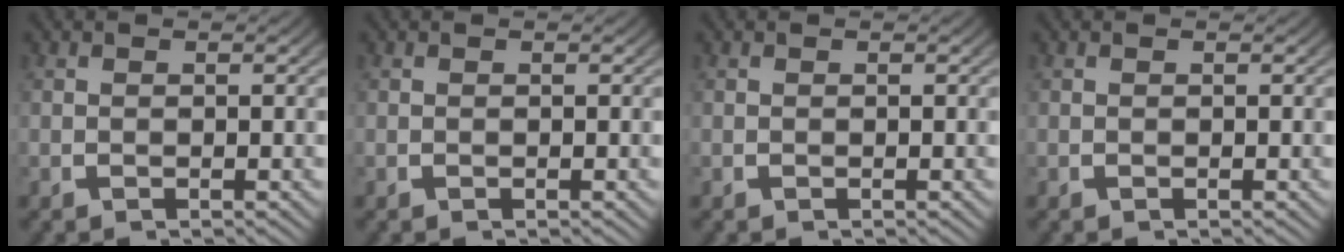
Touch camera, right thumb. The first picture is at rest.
{"total": 0.0}
{"total": 0.0}
{"total": 0.0}